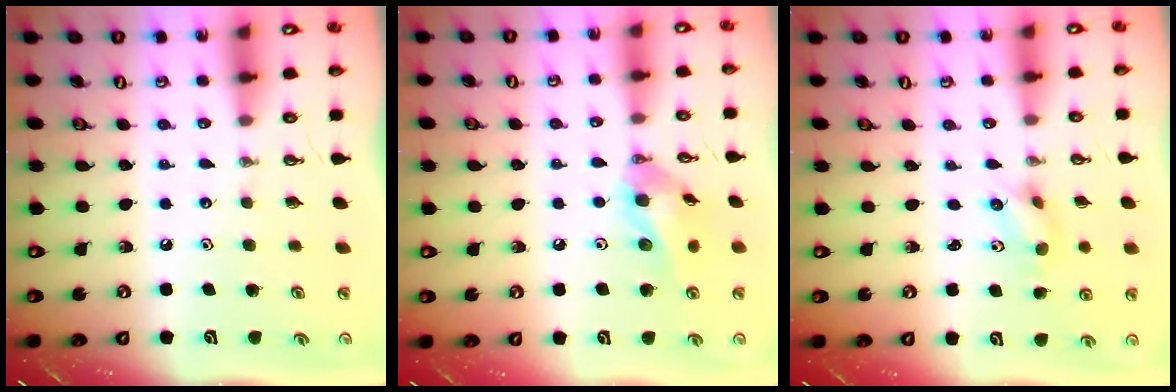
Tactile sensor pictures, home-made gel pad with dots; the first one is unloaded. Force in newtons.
{"total": 11.6, "press": 11.4, "slide": 1.9}
{"total": 2.6, "press": 2.4, "slide": 1.0}